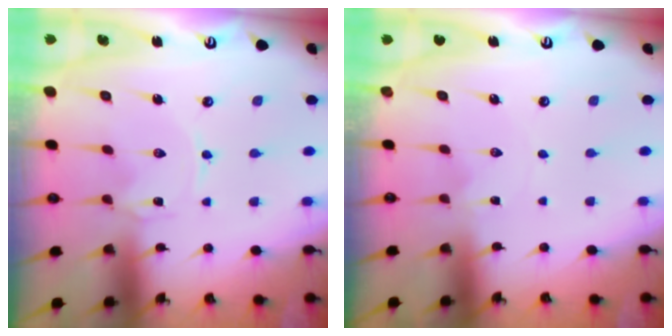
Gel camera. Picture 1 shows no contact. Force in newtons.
{"total": 0.9, "press": 0.9, "slide": 0.1}